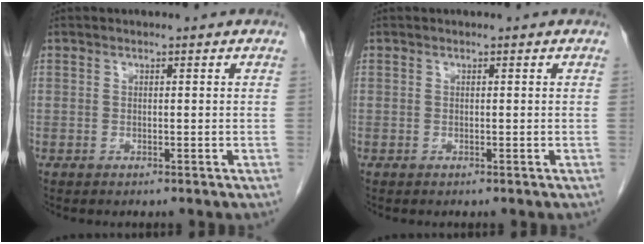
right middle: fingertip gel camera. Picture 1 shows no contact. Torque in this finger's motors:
{"motor_torque": [0.00, 0.00, 0.00, 0.00]}